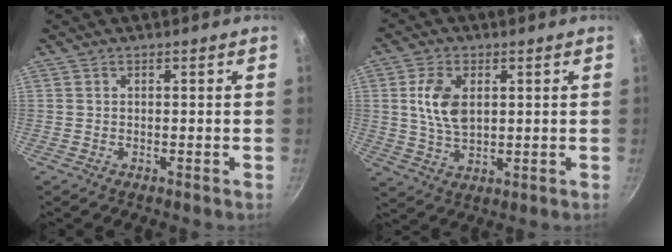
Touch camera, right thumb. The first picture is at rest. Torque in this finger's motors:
{"motor_torque": [0.36, 0.17, 1.11, -0.68, 0.08]}